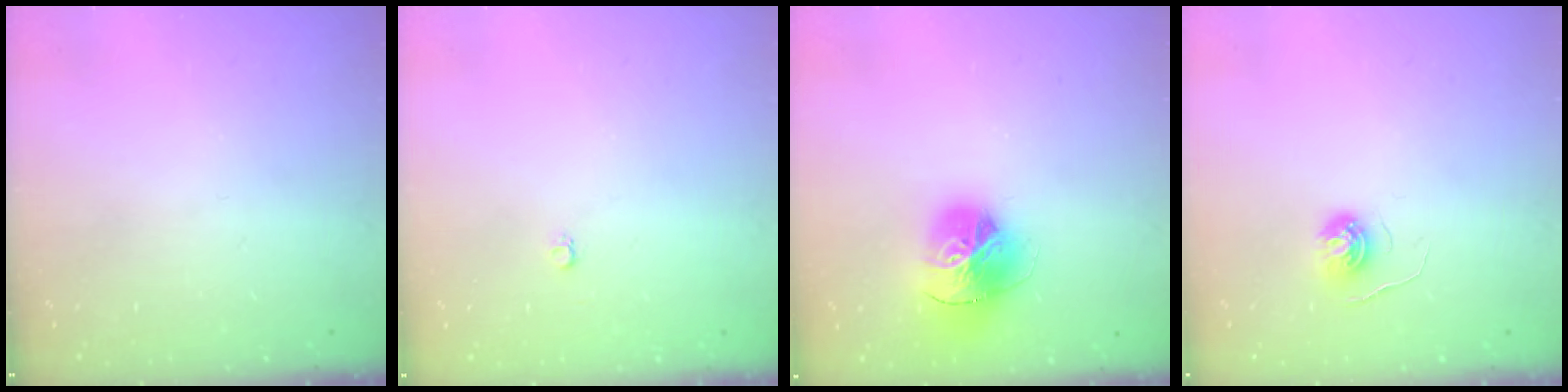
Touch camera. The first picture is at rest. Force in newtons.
{"total": 2.6, "press": 2.6, "slide": 0.3}
{"total": 17.3, "press": 17.2, "slide": 1.8}
{"total": 5.0, "press": 5.0, "slide": 0.4}